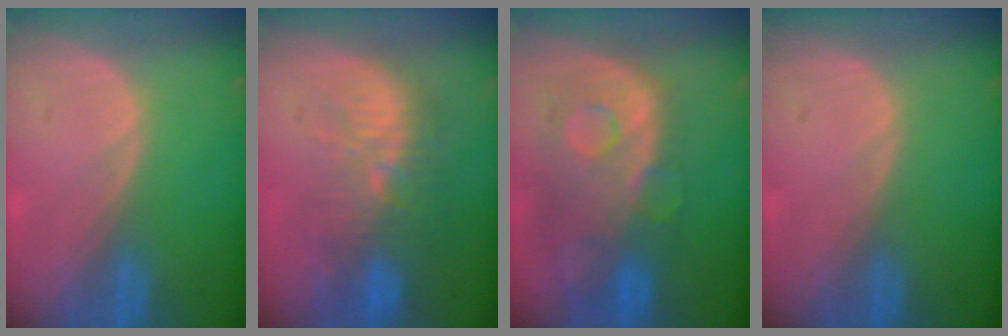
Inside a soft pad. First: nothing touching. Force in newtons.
{"total": 10.1, "press": 9.3, "slide": 4.0}
{"total": 11.0, "press": 9.7, "slide": 5.3}
{"total": 0.0}